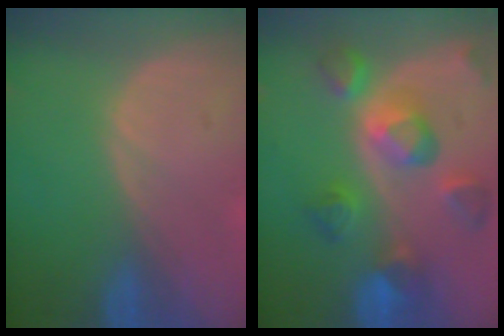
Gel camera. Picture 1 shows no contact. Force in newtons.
{"total": 10.4, "press": 9.2, "slide": 4.9}